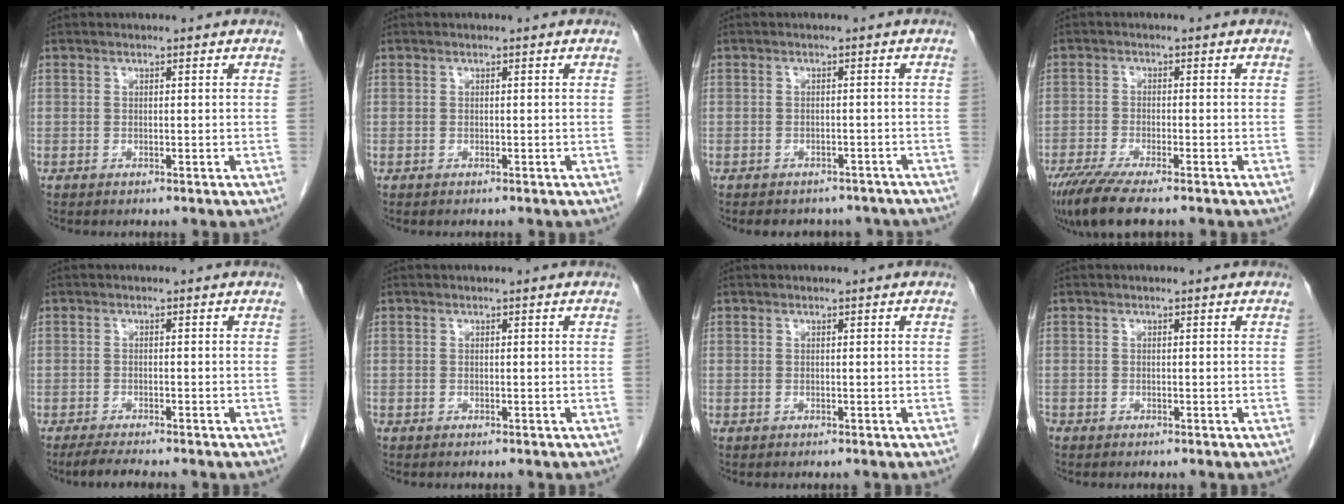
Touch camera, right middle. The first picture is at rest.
{"total": 0.0}
{"total": 8.7, "force": [-7.6, 3.7, 2.1], "torque": [-0.026, 0.005, -0.076]}
{"total": 8.5, "force": [-6.6, 0.9, 5.2], "torque": [-0.089, -0.021, -0.113]}
{"total": 3.3, "force": [-2.9, 0.1, 1.7], "torque": [-0.033, -0.011, -0.049]}
{"total": 0.0}
{"total": 0.0}
{"total": 0.0}